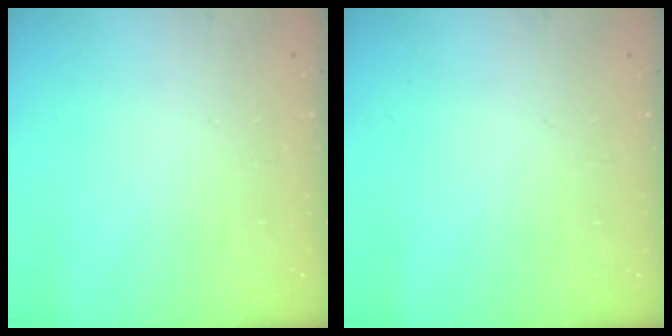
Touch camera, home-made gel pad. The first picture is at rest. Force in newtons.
{"total": 0.0}